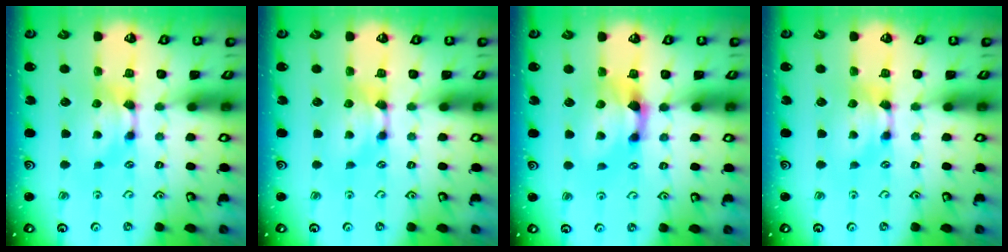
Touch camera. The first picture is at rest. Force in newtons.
{"total": 0.0}
{"total": 2.5, "press": 2.0, "slide": 1.5}
{"total": 0.0}